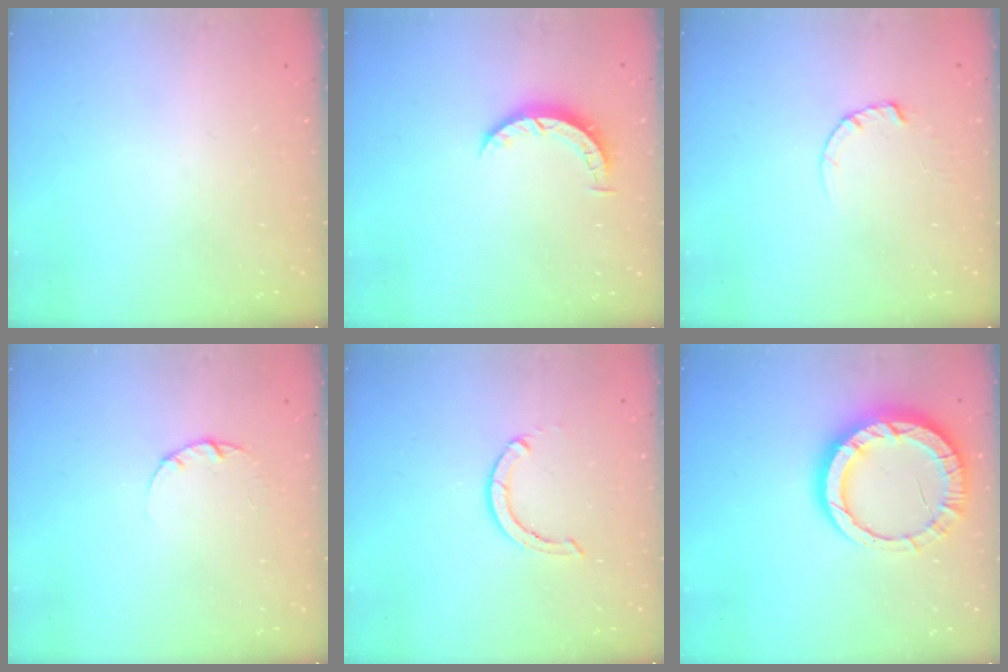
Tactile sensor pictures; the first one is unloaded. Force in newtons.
{"total": 3.6, "press": 3.6, "slide": 0.4}
{"total": 2.4, "press": 2.4, "slide": 0.3}
{"total": 2.2, "press": 2.2, "slide": 0.3}
{"total": 2.9, "press": 2.9, "slide": 0.1}
{"total": 15.1, "press": 15.1, "slide": 1.4}